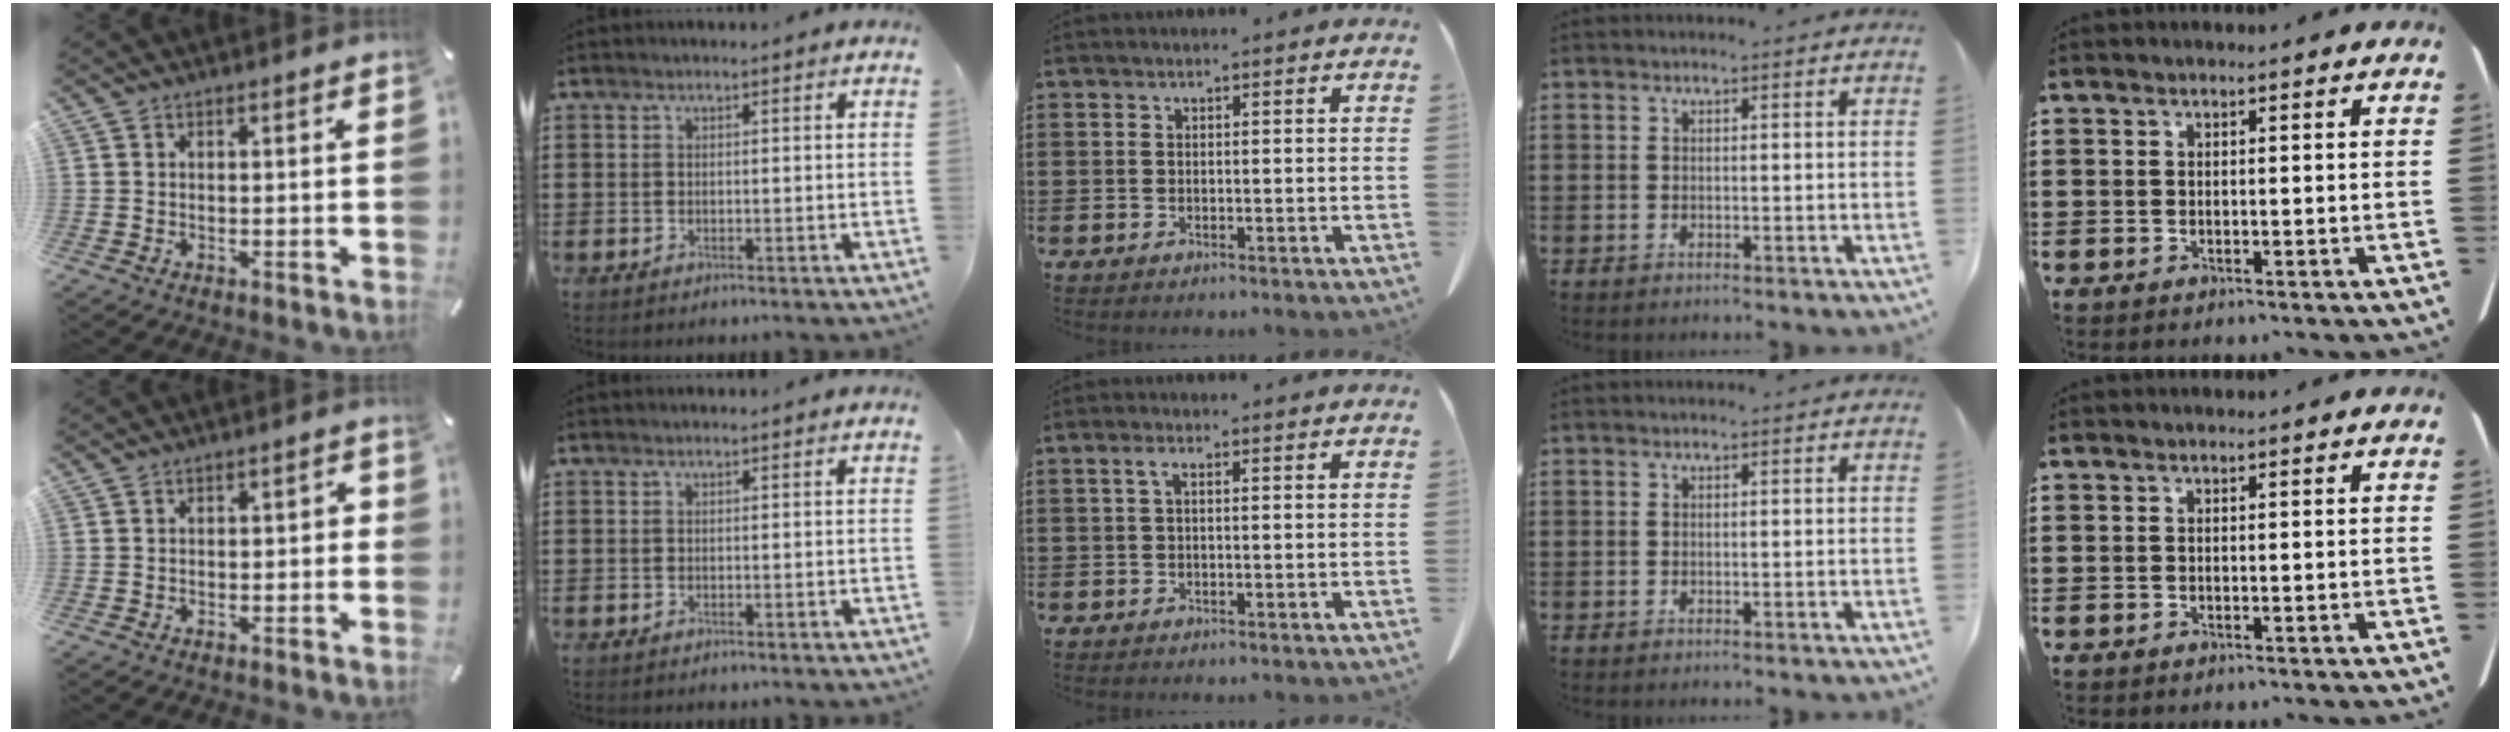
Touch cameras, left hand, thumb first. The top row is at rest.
{"thumb": {"total": 1.7, "force": [-1.1, 0.9, 0.8], "torque": [-0.017, 0.008, -0.024]}, "middle": {"total": 1.6, "force": [0.2, 0.4, 1.6], "torque": [-0.032, 0.002, 0.002]}}